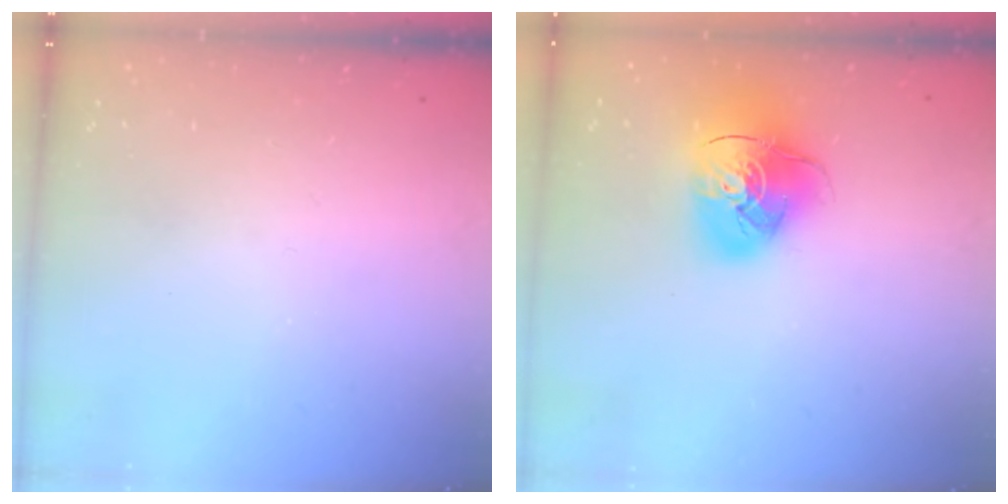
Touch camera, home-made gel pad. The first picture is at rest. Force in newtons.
{"total": 14.9, "press": 14.8, "slide": 1.9}